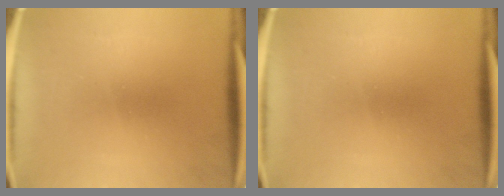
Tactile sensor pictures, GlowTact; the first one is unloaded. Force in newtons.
{"total": 0.0}